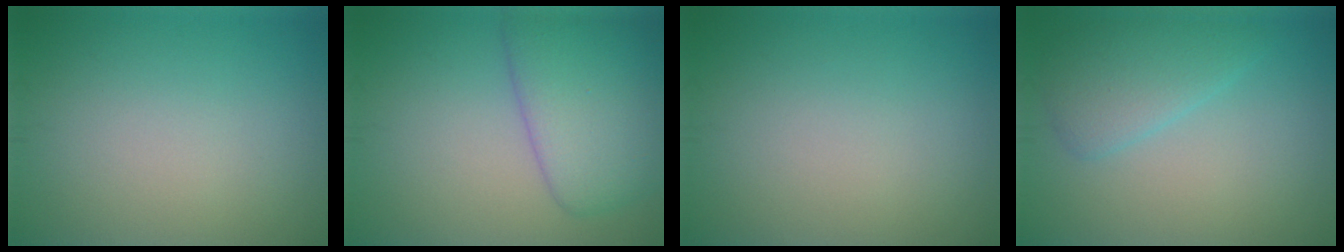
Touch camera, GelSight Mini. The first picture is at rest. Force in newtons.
{"total": 6.3, "press": 6.3, "slide": 0.2}
{"total": 0.0}
{"total": 3.3, "press": 3.3, "slide": 0.2}